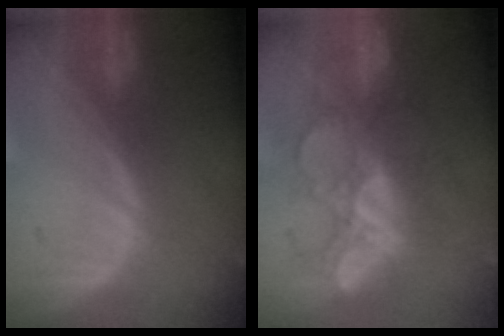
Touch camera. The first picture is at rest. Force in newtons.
{"total": 9.2, "press": 8.6, "slide": 3.4}